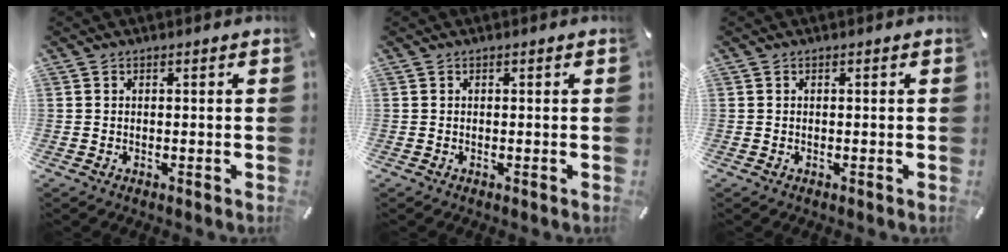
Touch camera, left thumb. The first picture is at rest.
{"total": 0.0}
{"total": 0.0}